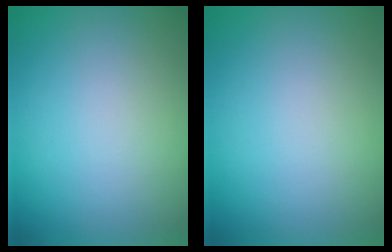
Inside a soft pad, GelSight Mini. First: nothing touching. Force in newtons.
{"total": 0.0}